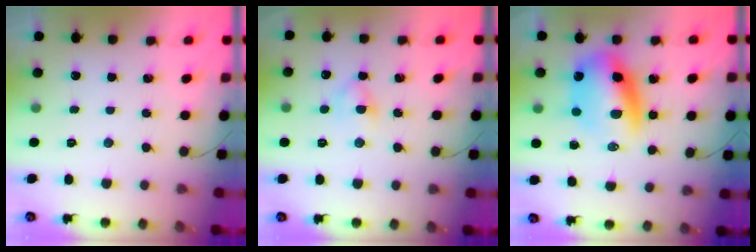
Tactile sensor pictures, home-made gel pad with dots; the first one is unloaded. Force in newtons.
{"total": 5.2, "press": 5.0, "slide": 1.3}
{"total": 12.9, "press": 12.4, "slide": 3.4}